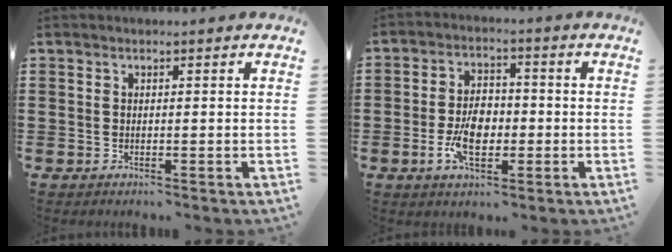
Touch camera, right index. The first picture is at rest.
{"total": 6.8, "force": [-1.5, 4.1, 5.2], "torque": [-0.113, 0.006, -0.030]}